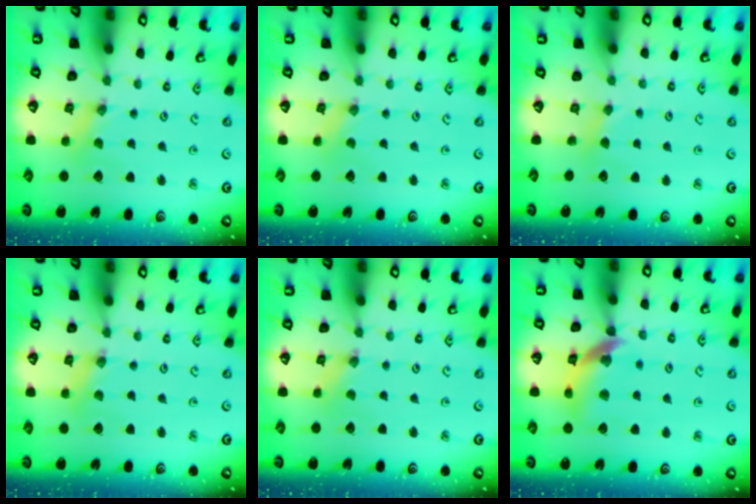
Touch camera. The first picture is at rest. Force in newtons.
{"total": 0.0}
{"total": 2.3, "press": 2.3, "slide": 0.4}
{"total": 1.5, "press": 1.5, "slide": 0.1}
{"total": 0.0}
{"total": 13.4, "press": 13.3, "slide": 1.7}